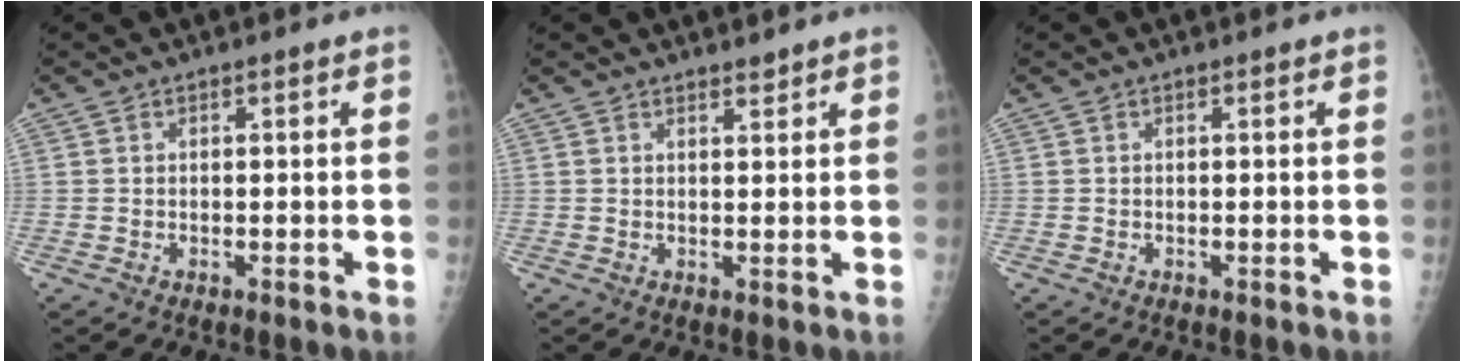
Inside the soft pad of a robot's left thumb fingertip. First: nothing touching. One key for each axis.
{"total": 1.4, "fx": 1.3, "fy": 0.3, "fz": 0.4, "tx": 0.001, "ty": -0.011, "tz": 0.020}
{"total": 0.0}